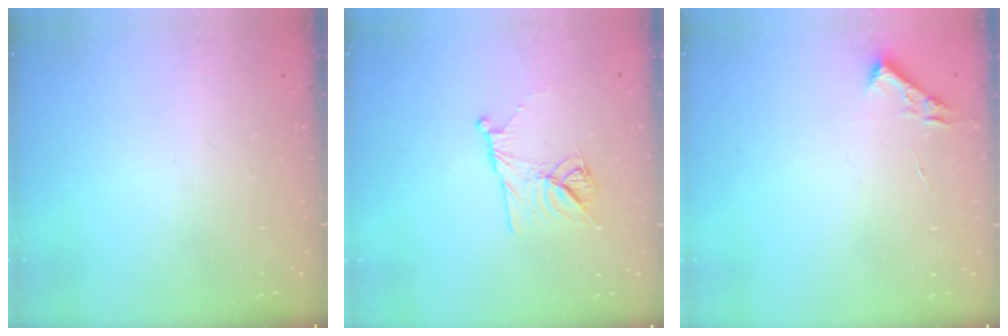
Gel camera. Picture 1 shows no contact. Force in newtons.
{"total": 9.9, "press": 9.8, "slide": 1.2}
{"total": 2.7, "press": 2.7, "slide": 0.4}